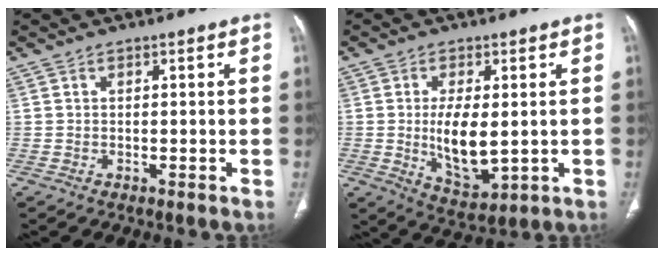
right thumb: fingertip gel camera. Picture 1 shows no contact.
{"total": 9.9, "force": [-0.1, 4.6, 8.8], "torque": [-0.148, -0.021, 0.012]}